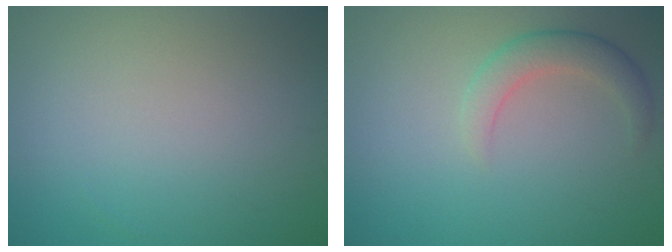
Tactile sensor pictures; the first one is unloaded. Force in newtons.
{"total": 2.8, "press": 2.8, "slide": 0.1}